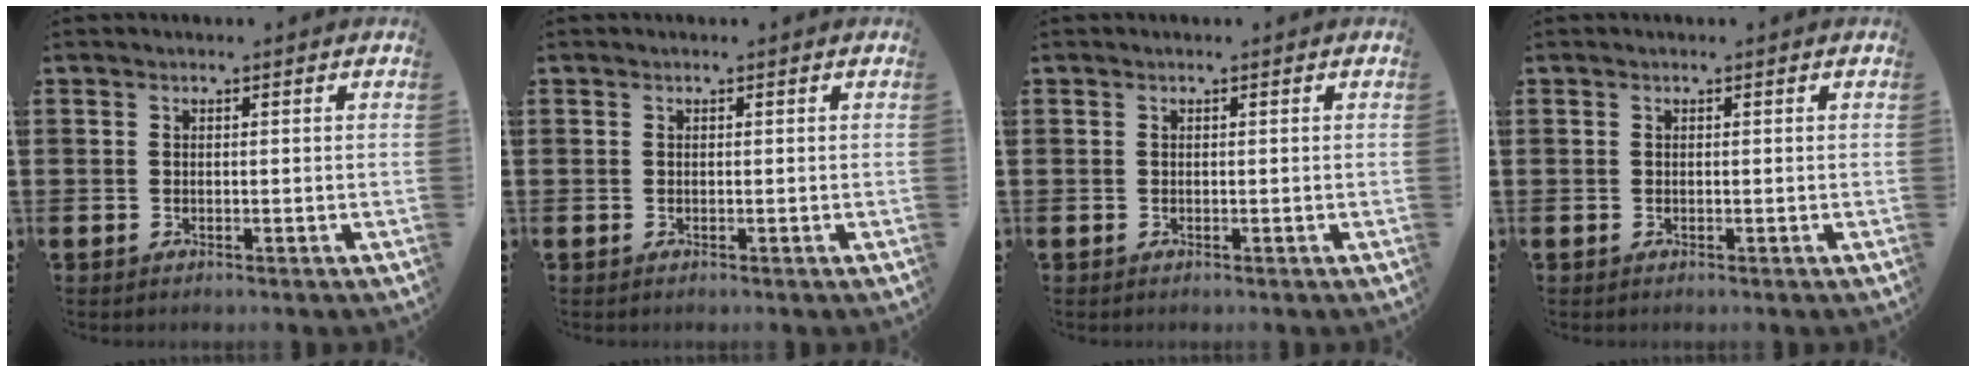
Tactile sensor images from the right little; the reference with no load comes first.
{"total": 0.0}
{"total": 0.0}
{"total": 0.0}